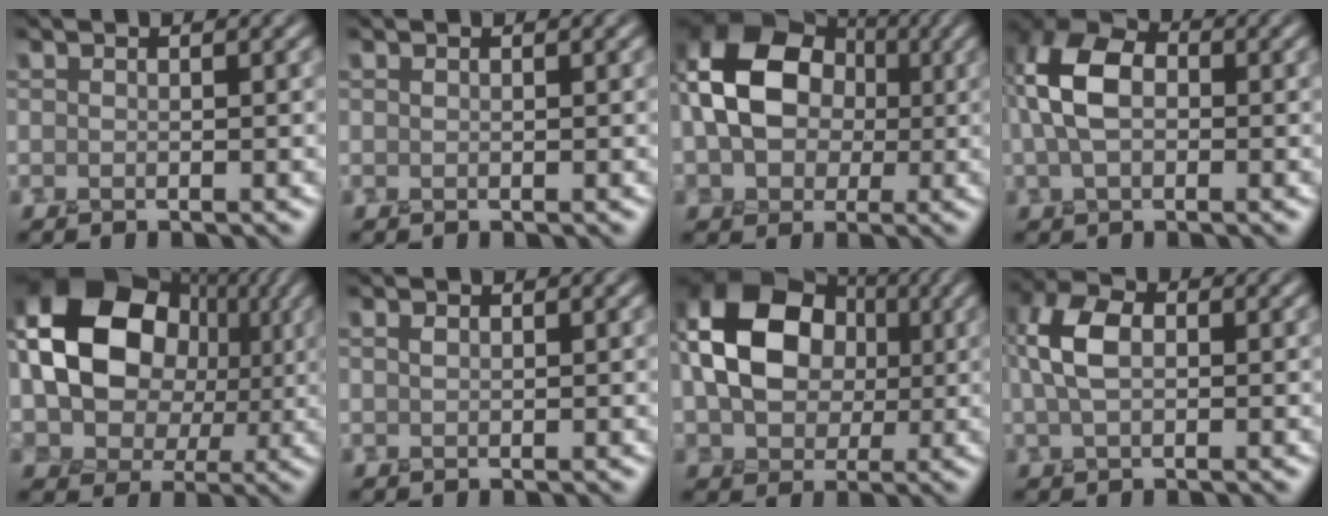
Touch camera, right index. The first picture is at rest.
{"total": 0.0}
{"total": 12.6, "force": [1.7, 10.0, 7.6], "torque": [-0.144, 0.038, 0.010]}
{"total": 6.2, "force": [0.8, 4.0, 4.6], "torque": [-0.100, 0.021, 0.003]}
{"total": 16.9, "force": [3.0, 13.3, 9.9], "torque": [-0.199, 0.044, 0.051]}
{"total": 0.6, "force": [0.5, 0.3, 0.1], "torque": [-0.003, 0.006, 0.009]}
{"total": 11.5, "force": [1.6, 8.7, 7.3], "torque": [-0.139, 0.028, 0.015]}
{"total": 4.1, "force": [0.8, 2.6, 3.1], "torque": [-0.066, 0.015, 0.009]}